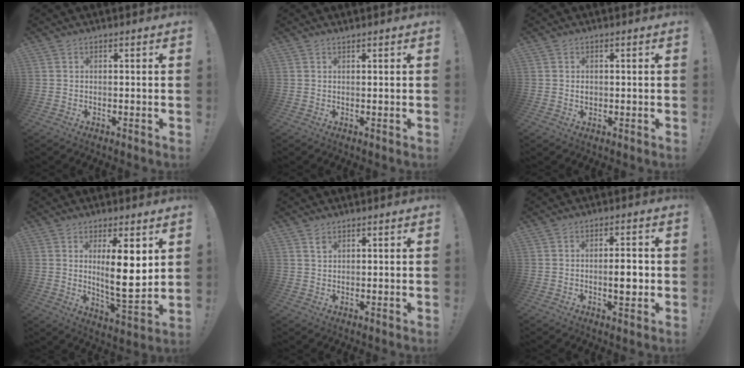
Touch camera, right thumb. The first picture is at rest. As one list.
[{"total": 0.7, "force": [0.6, -0.2, 0.2], "torque": [0.004, -0.002, 0.011]}, {"total": 1.0, "force": [-0.3, 0.9, 0.3], "torque": [-0.006, 0.002, -0.005]}, {"total": 12.2, "force": [3.3, 3.0, 11.4], "torque": [-0.177, -0.029, 0.048]}, {"total": 1.5, "force": [1.2, 0.7, 0.6], "torque": [0.003, -0.009, 0.020]}, {"total": 5.4, "force": [-0.7, 1.7, 5.1], "torque": [-0.063, 0.000, -0.018]}]